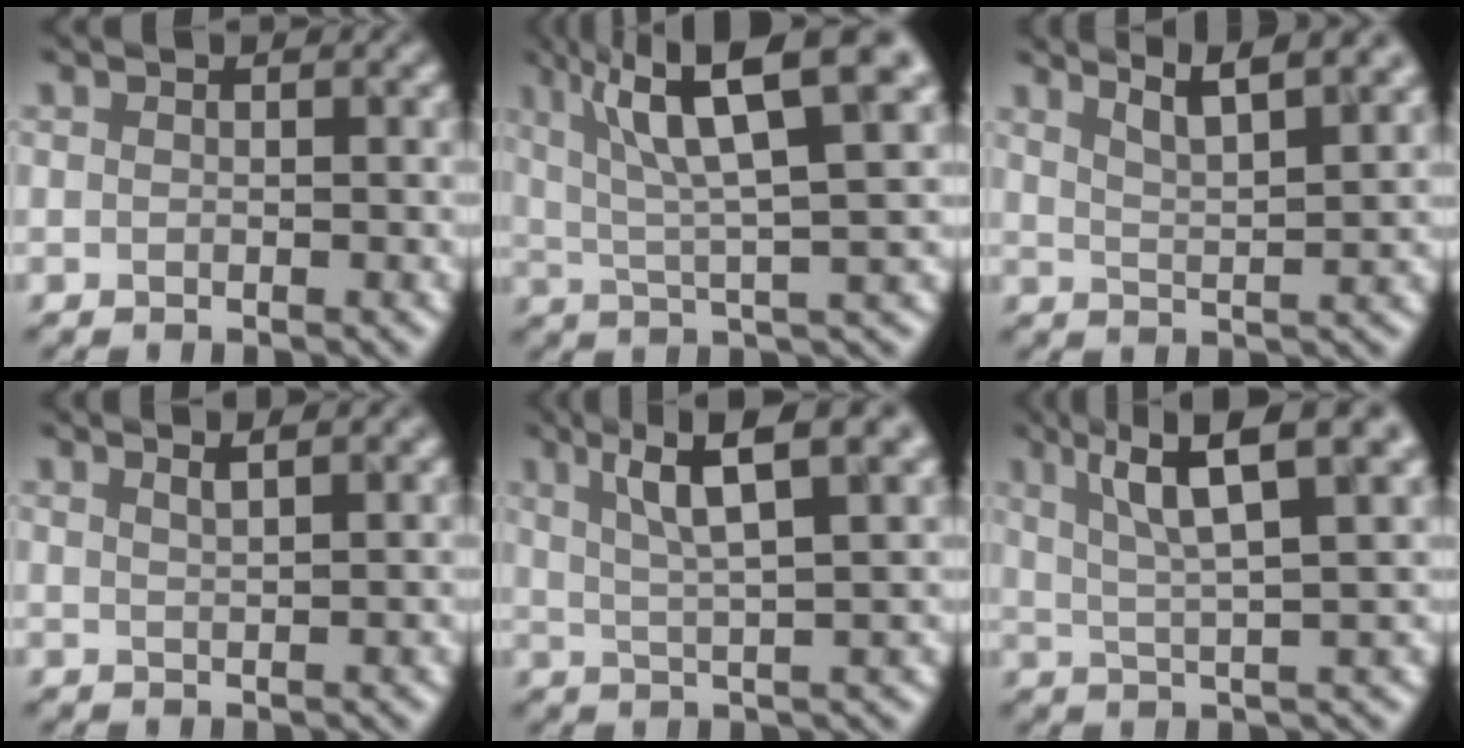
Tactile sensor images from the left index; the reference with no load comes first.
{"total": 10.7, "force": [4.7, 2.1, 9.4], "torque": [-0.154, 0.023, 0.090]}
{"total": 5.3, "force": [3.8, 1.0, 3.6], "torque": [-0.053, 0.020, 0.061]}
{"total": 1.8, "force": [1.1, 0.4, 1.4], "torque": [-0.003, 0.020, 0.007]}
{"total": 7.0, "force": [3.1, 1.2, 6.2], "torque": [-0.103, 0.014, 0.070]}
{"total": 7.9, "force": [3.4, 1.4, 7.0], "torque": [-0.118, 0.016, 0.073]}